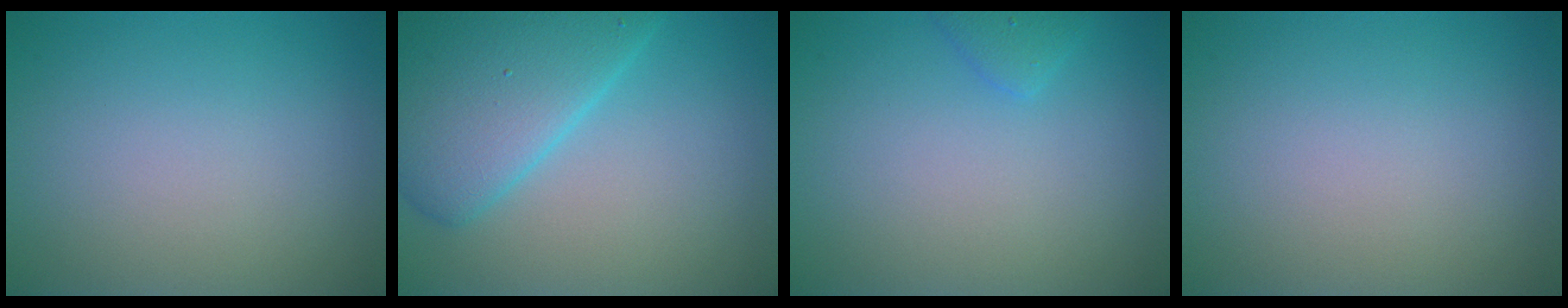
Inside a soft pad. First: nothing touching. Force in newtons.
{"total": 7.3, "press": 7.3, "slide": 0.3}
{"total": 1.2, "press": 1.2, "slide": 0.1}
{"total": 0.0}